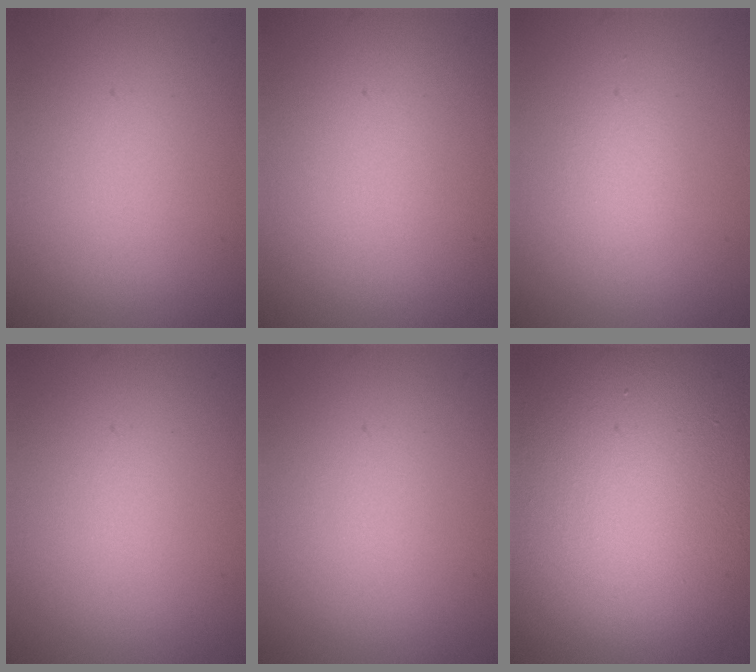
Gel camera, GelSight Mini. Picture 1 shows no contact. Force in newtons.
{"total": 0.0}
{"total": 0.9, "press": 0.9, "slide": 0.1}
{"total": 0.0}
{"total": 0.0}
{"total": 16.5, "press": 16.4, "slide": 1.1}